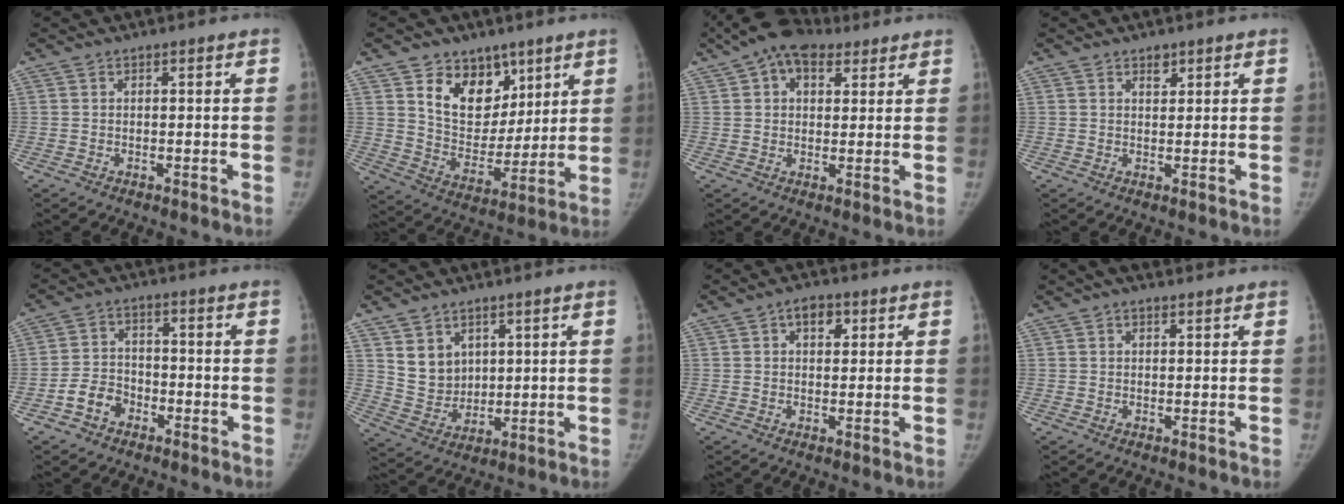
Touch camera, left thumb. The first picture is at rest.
{"total": 13.8, "force": [7.7, 9.7, 6.1], "torque": [-0.059, -0.046, 0.142]}
{"total": 11.6, "force": [7.0, 7.0, 6.1], "torque": [-0.084, 0.004, 0.115]}
{"total": 1.9, "force": [1.3, 1.1, 0.8], "torque": [-0.001, -0.007, 0.019]}
{"total": 5.8, "force": [-3.1, 4.3, 2.4], "torque": [-0.033, 0.030, -0.059]}
{"total": 7.4, "force": [3.4, 5.9, 2.7], "torque": [-0.020, -0.030, 0.080]}
{"total": 4.1, "force": [1.7, 2.6, 2.7], "torque": [-0.022, -0.002, 0.021]}
{"total": 2.9, "force": [1.9, 1.4, 1.7], "torque": [-0.024, 0.012, 0.029]}